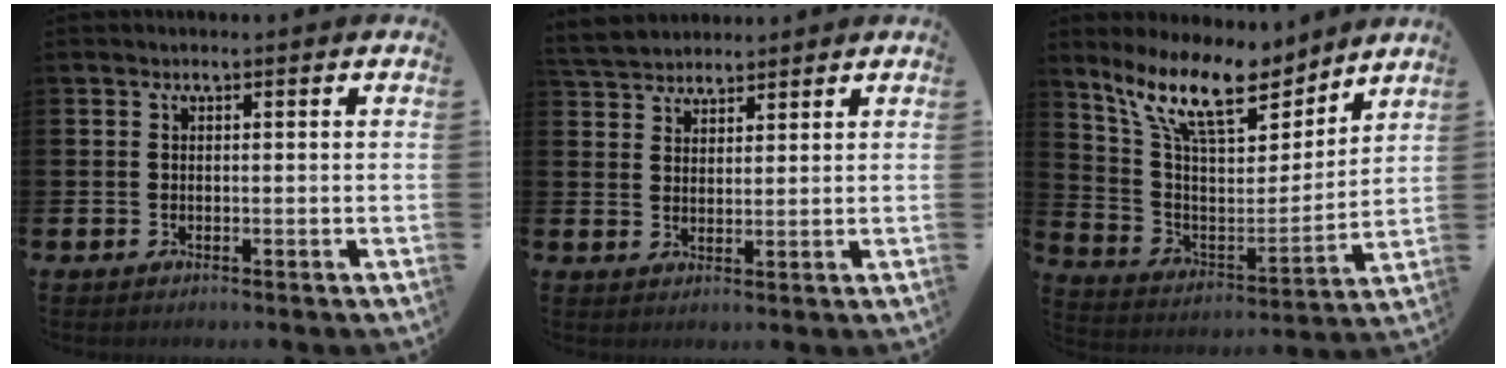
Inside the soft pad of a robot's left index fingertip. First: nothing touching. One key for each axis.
{"total": 4.1, "fx": 3.9, "fy": 1.2, "fz": -0.3, "tx": -0.004, "ty": -0.014, "tz": 0.071}
{"total": 13.3, "fx": 11.0, "fy": 4.2, "fz": 6.2, "tx": -0.149, "ty": -0.064, "tz": 0.196}